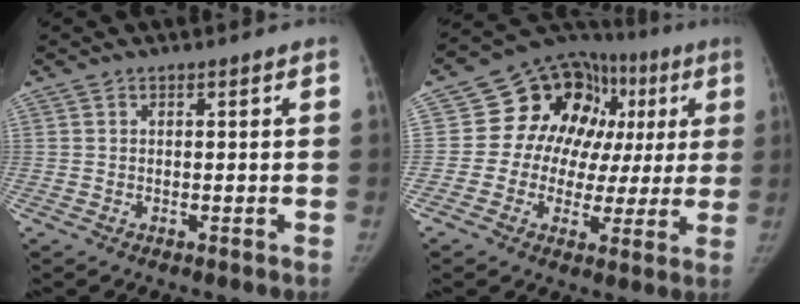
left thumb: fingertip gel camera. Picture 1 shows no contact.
{"total": 18.3, "force": [3.8, 14.2, 10.9], "torque": [-0.074, 0.041, 0.055]}